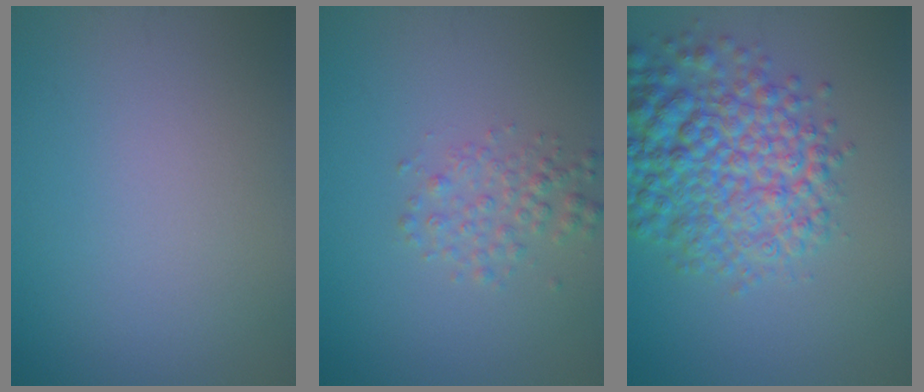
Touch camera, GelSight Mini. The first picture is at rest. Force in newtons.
{"total": 2.1, "press": 2.1, "slide": 0.1}
{"total": 8.7, "press": 8.7, "slide": 0.3}